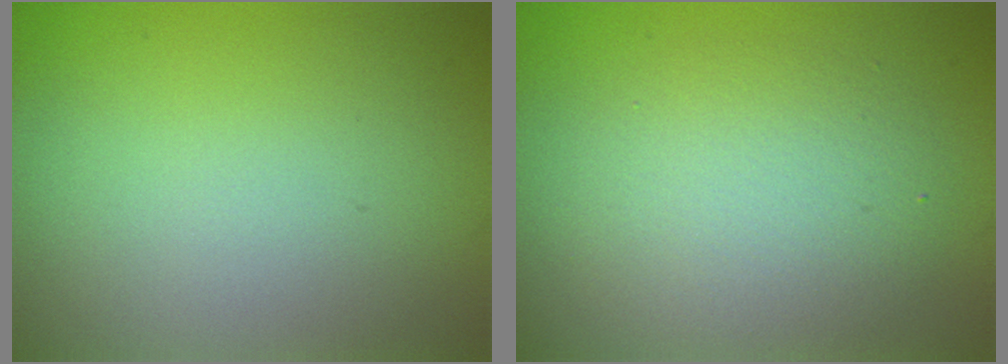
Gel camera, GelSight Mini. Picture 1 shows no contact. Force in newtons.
{"total": 4.5, "press": 4.5, "slide": 0.1}